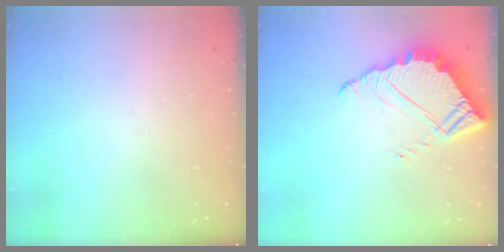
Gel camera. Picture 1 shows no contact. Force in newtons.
{"total": 7.4, "press": 7.3, "slide": 0.6}